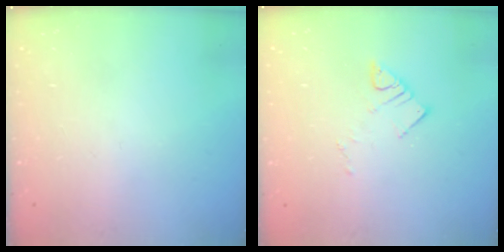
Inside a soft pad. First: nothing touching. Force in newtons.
{"total": 4.9, "press": 4.9, "slide": 0.4}